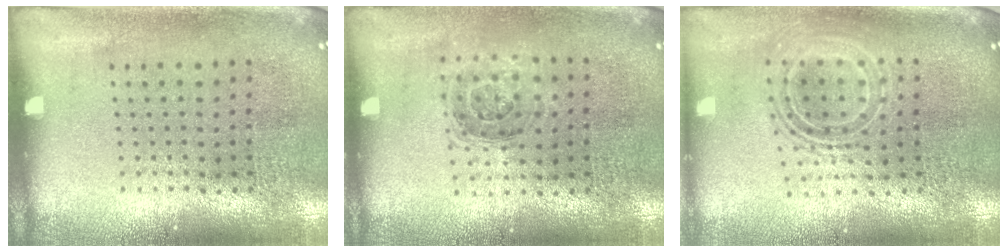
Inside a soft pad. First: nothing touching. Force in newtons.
{"total": 1.1, "press": 1.0, "slide": 0.5}
{"total": 1.8, "press": 1.4, "slide": 1.1}